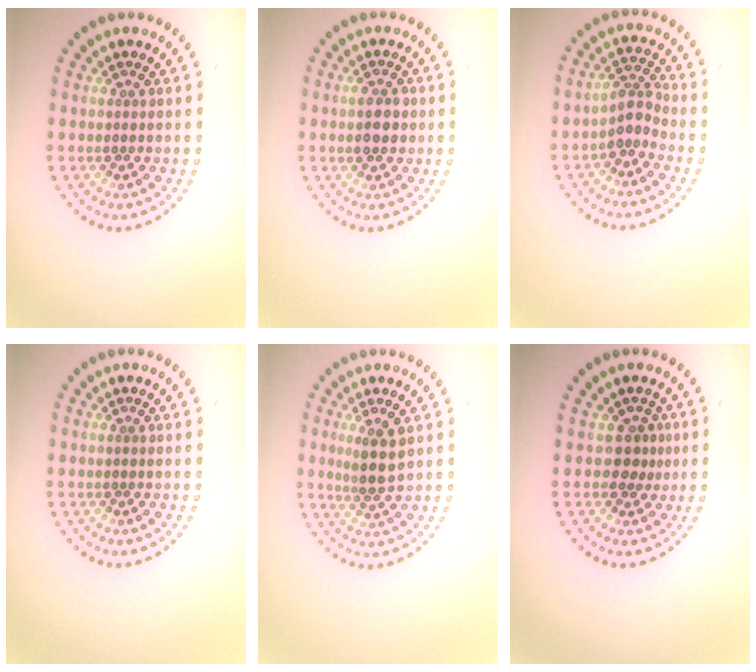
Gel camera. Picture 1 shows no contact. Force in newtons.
{"total": 2.8, "press": 2.8, "slide": 0.2}
{"total": 2.3, "press": 1.7, "slide": 1.6}
{"total": 0.0}
{"total": 2.6, "press": 2.3, "slide": 1.3}
{"total": 1.8, "press": 1.3, "slide": 1.3}